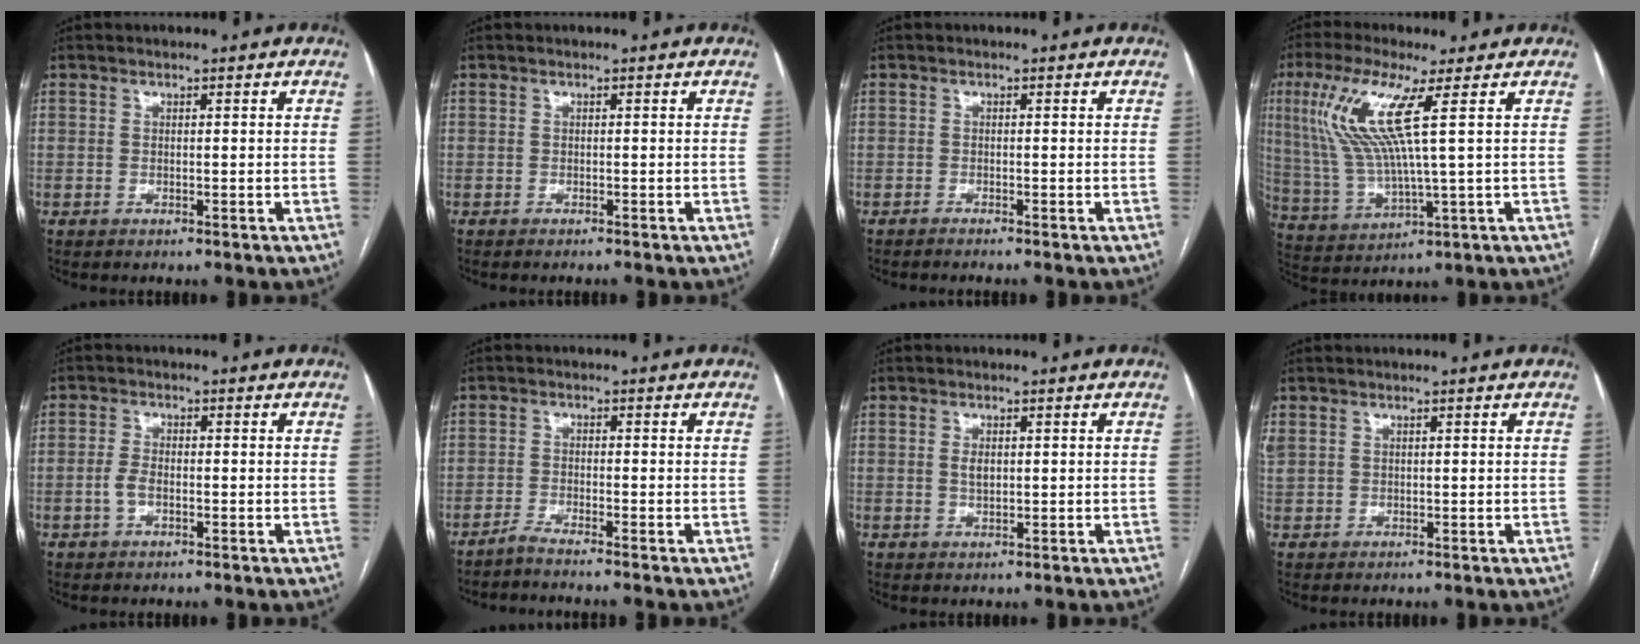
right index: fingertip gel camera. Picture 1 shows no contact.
{"total": 0.8, "force": [-0.8, 0.0, 0.2], "torque": [-0.003, -0.002, -0.011]}
{"total": 1.6, "force": [-1.3, -0.3, 0.8], "torque": [-0.005, 0.003, -0.014]}
{"total": 11.9, "force": [4.0, 0.4, 11.2], "torque": [-0.263, 0.002, 0.083]}
{"total": 2.8, "force": [-0.8, 1.4, 2.3], "torque": [-0.053, 0.004, -0.016]}
{"total": 2.4, "force": [-2.1, -1.0, 0.8], "torque": [-0.015, -0.002, -0.038]}
{"total": 1.8, "force": [0.3, 0.9, 1.5], "torque": [-0.029, -0.002, 0.007]}
{"total": 2.4, "force": [1.1, 1.9, 0.9], "torque": [-0.039, 0.018, 0.032]}